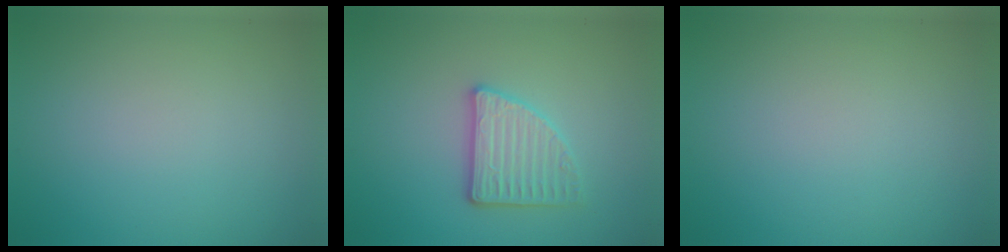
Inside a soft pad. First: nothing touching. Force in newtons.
{"total": 3.3, "press": 3.0, "slide": 1.4}
{"total": 0.0}